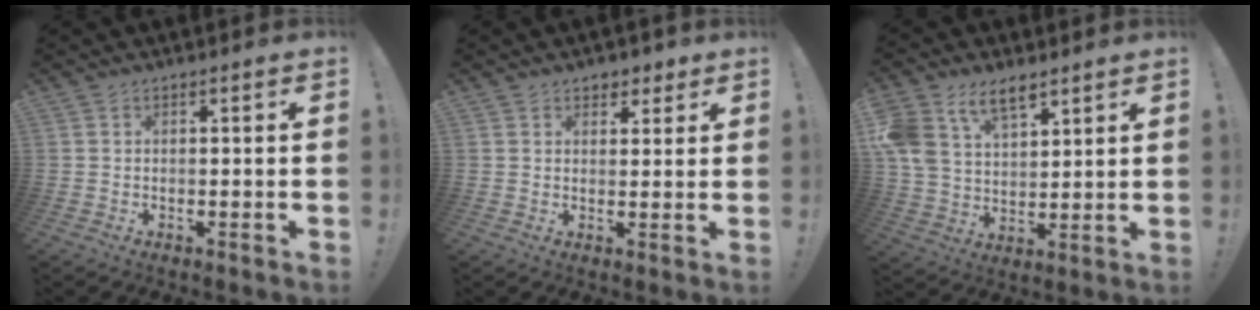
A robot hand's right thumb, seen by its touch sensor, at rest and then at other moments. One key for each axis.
{"total": 3.8, "fx": 2.5, "fy": 2.8, "fz": 0.8, "tx": 0.008, "ty": -0.011, "tz": 0.041}
{"total": 12.9, "fx": 8.2, "fy": 7.6, "fz": 6.5, "tx": -0.121, "ty": -0.039, "tz": 0.160}